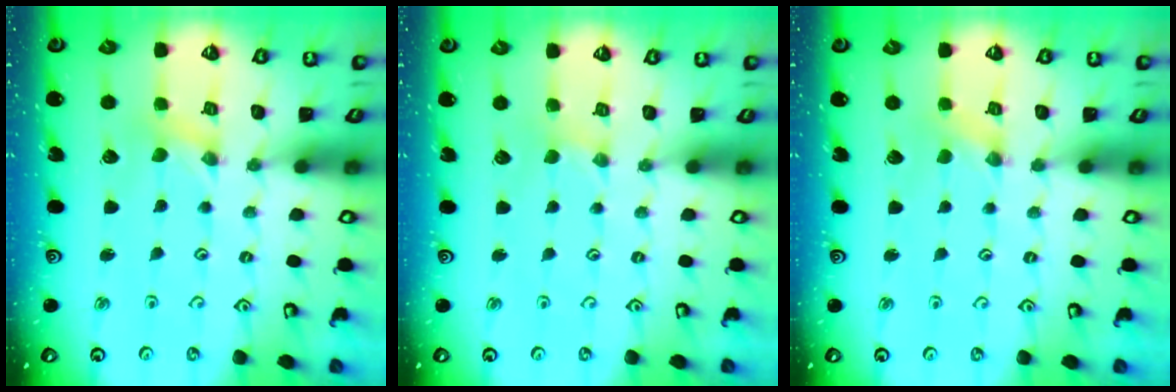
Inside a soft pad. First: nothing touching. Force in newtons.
{"total": 0.0}
{"total": 0.0}